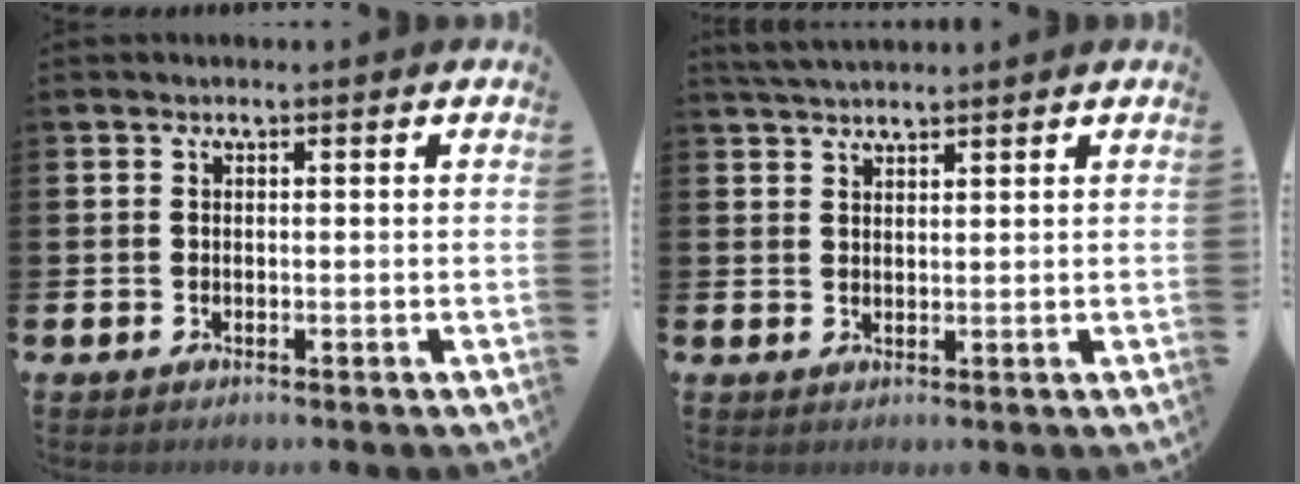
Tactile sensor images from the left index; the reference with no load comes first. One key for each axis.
{"total": 2.9, "fx": 2.8, "fy": 0.4, "fz": 0.7, "tx": -0.015, "ty": -0.009, "tz": 0.051}